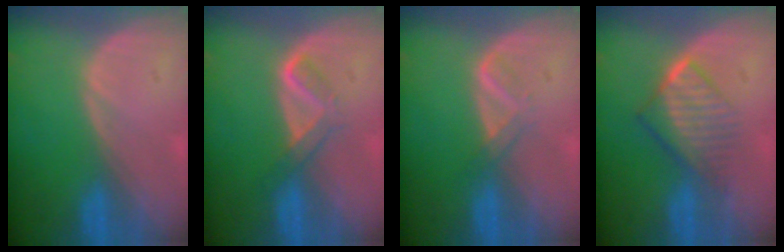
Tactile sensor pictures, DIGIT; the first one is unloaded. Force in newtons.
{"total": 3.5, "press": 3.4, "slide": 0.6}
{"total": 2.1, "press": 2.1, "slide": 0.2}
{"total": 6.6, "press": 6.0, "slide": 2.9}